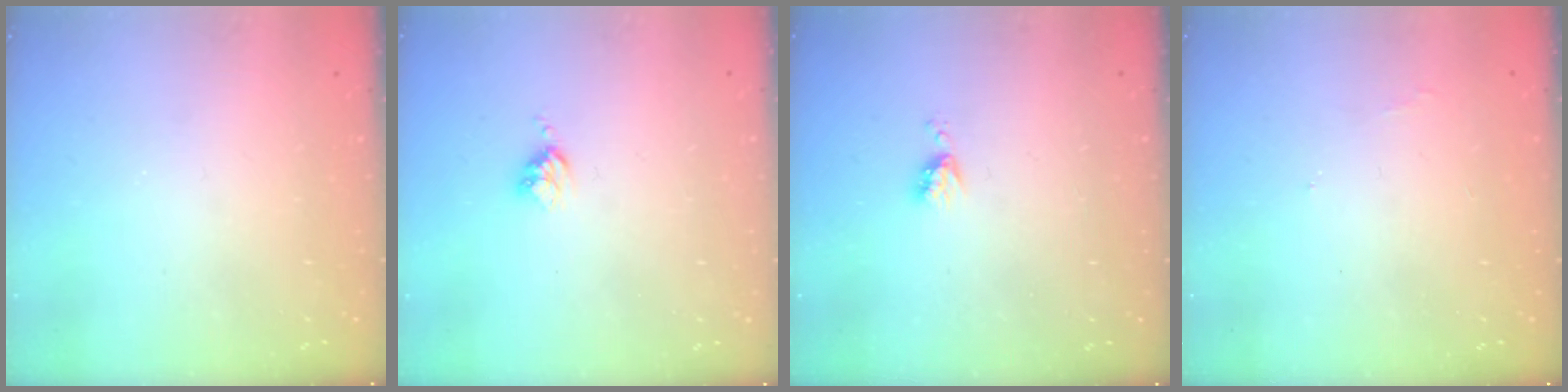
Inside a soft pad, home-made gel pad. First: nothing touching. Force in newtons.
{"total": 3.4, "press": 3.4, "slide": 0.4}
{"total": 4.0, "press": 4.0, "slide": 0.5}
{"total": 3.7, "press": 3.7, "slide": 0.4}